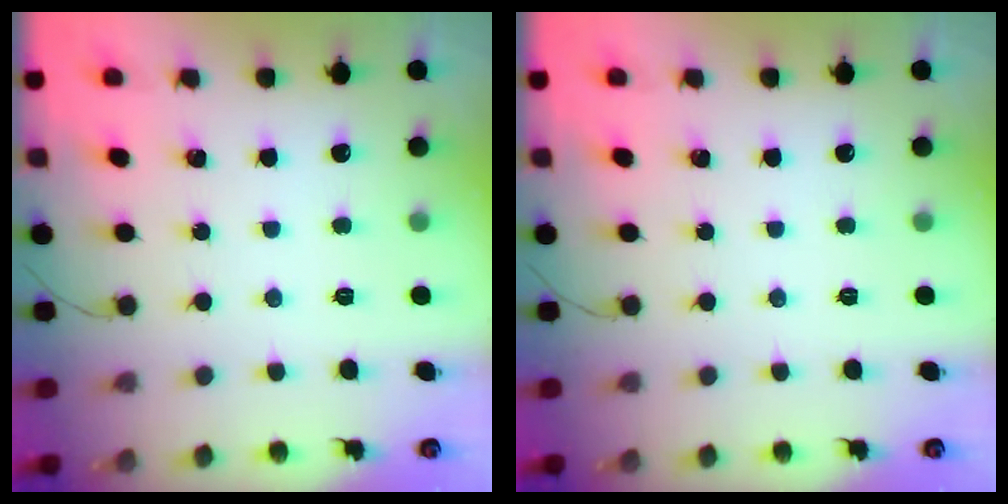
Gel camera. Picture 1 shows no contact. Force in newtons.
{"total": 0.0}